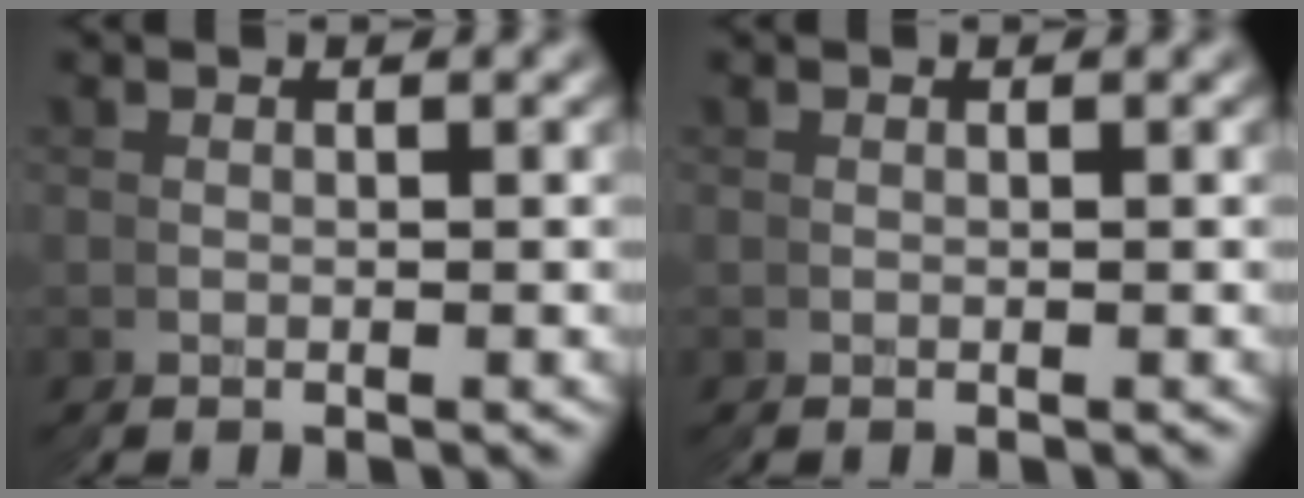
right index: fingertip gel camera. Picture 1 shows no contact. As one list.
[{"total": 0.0}]